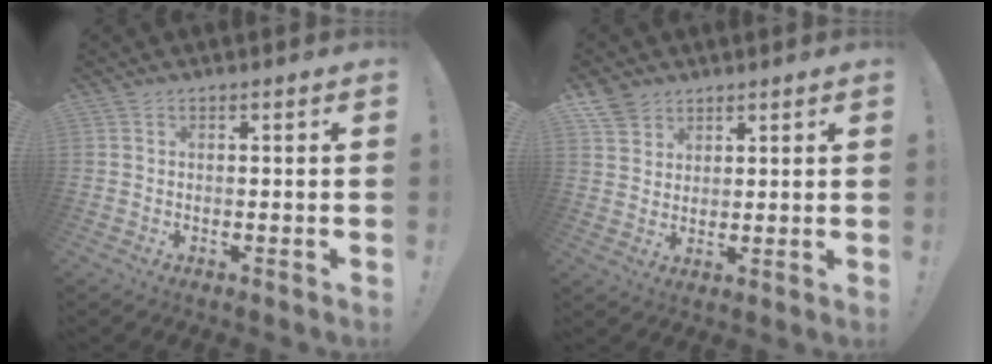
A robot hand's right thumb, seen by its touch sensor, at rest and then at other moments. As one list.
[{"total": 5.8, "force": [4.3, 3.8, 1.0], "torque": [-0.016, -0.027, 0.083]}]